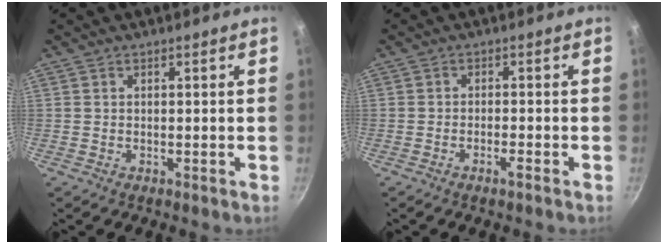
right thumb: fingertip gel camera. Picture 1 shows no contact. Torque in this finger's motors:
{"motor_torque": [-0.10, -0.04, -0.49, 0.31, -0.01]}